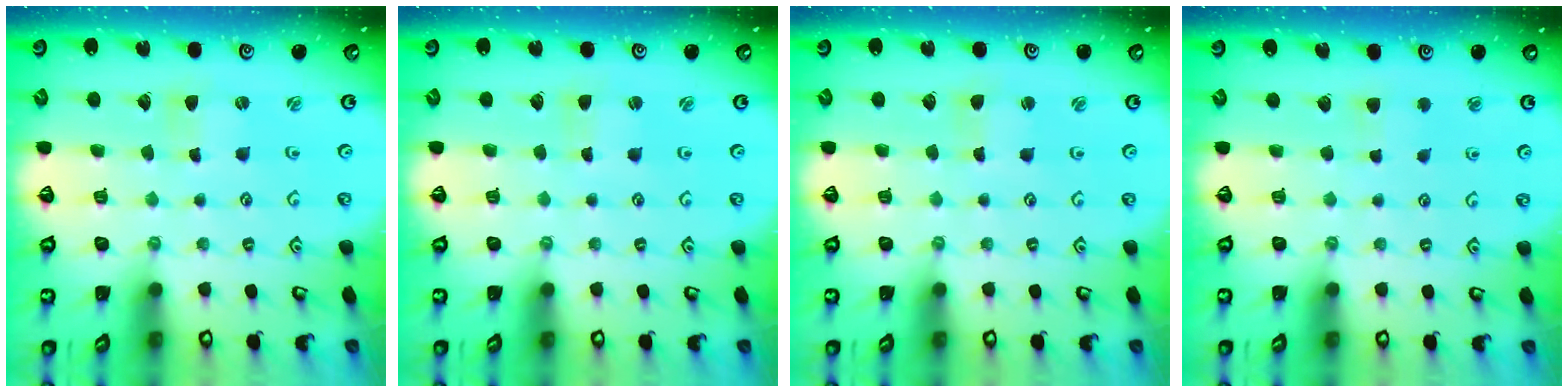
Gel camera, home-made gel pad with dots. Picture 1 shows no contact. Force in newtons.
{"total": 0.8, "press": 0.8, "slide": 0.2}
{"total": 0.9, "press": 0.9, "slide": 0.3}
{"total": 3.8, "press": 3.8, "slide": 0.6}